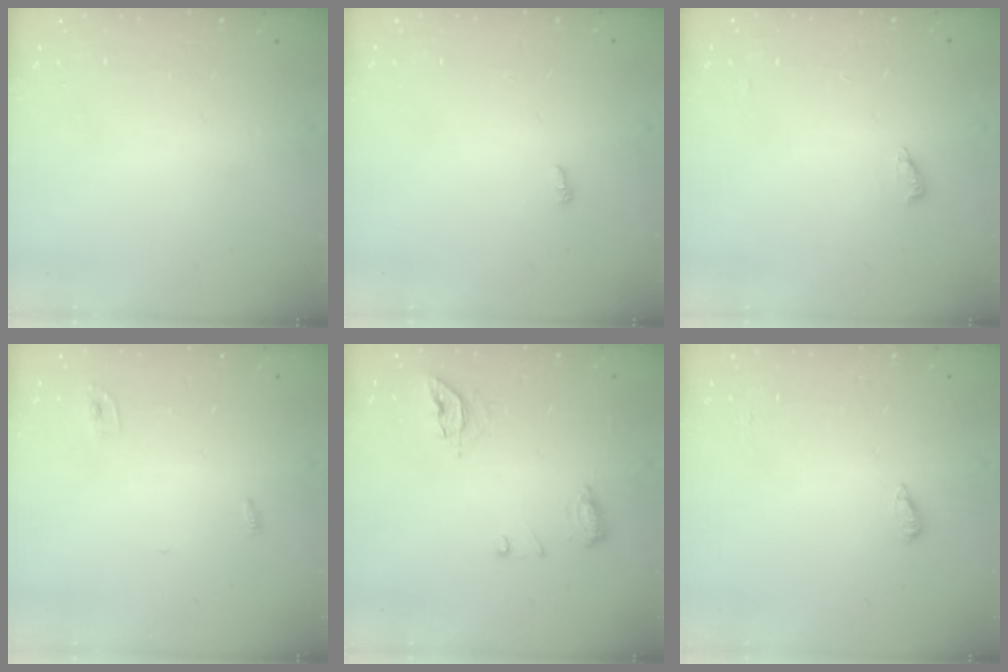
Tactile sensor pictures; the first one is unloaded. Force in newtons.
{"total": 3.4, "press": 3.3, "slide": 0.6}
{"total": 4.4, "press": 4.1, "slide": 1.4}
{"total": 2.8, "press": 2.8, "slide": 0.1}
{"total": 9.0, "press": 8.9, "slide": 0.9}
{"total": 2.2, "press": 2.2, "slide": 0.5}